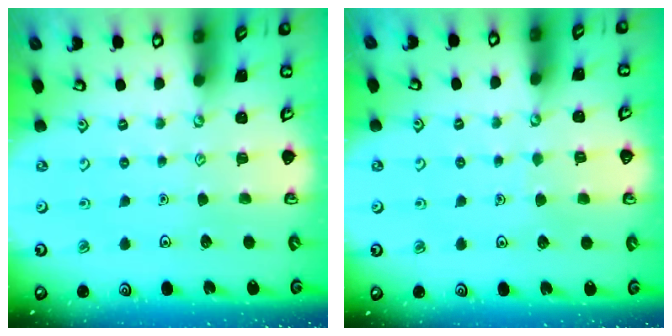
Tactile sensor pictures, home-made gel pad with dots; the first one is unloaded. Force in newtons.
{"total": 3.3, "press": 3.3, "slide": 0.3}